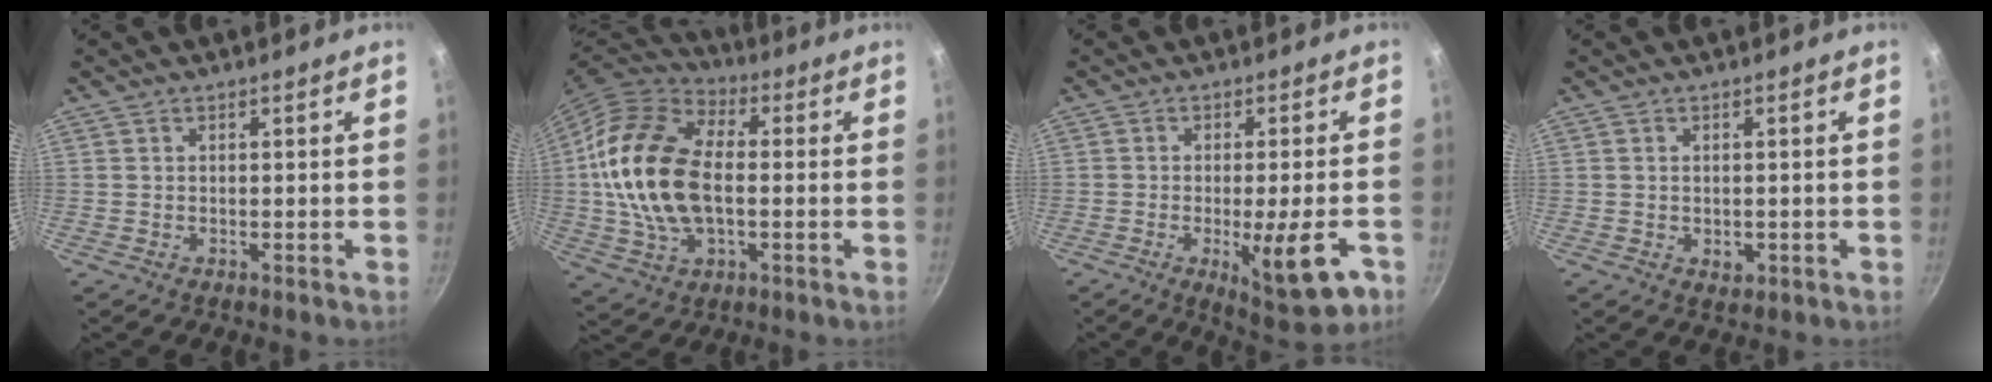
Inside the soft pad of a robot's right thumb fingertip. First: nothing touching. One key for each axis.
{"total": 20.7, "fx": -0.1, "fy": 12.7, "fz": 16.4, "tx": -0.302, "ty": 0.022, "tz": -0.011}
{"total": 11.7, "fx": -4.2, "fy": 2.8, "fz": 10.5, "tx": -0.132, "ty": 0.001, "tz": -0.053}
{"total": 2.3, "fx": -0.4, "fy": 1.6, "fz": 1.6, "tx": -0.022, "ty": -0.004, "tz": -0.005}